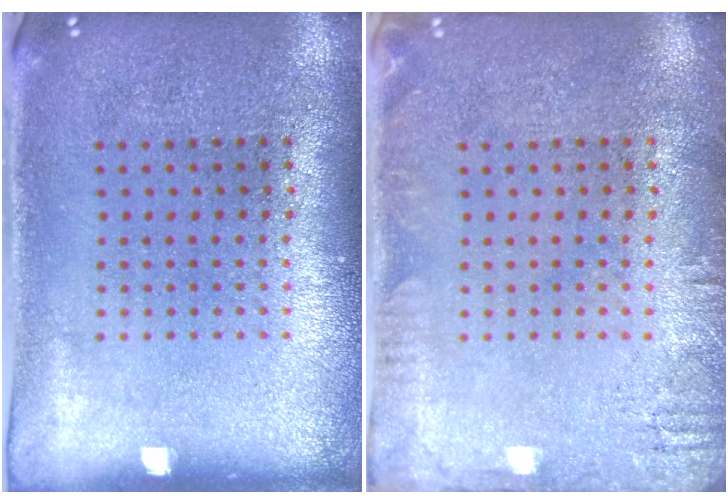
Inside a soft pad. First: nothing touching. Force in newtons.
{"total": 1.9, "press": 1.9, "slide": 0.3}